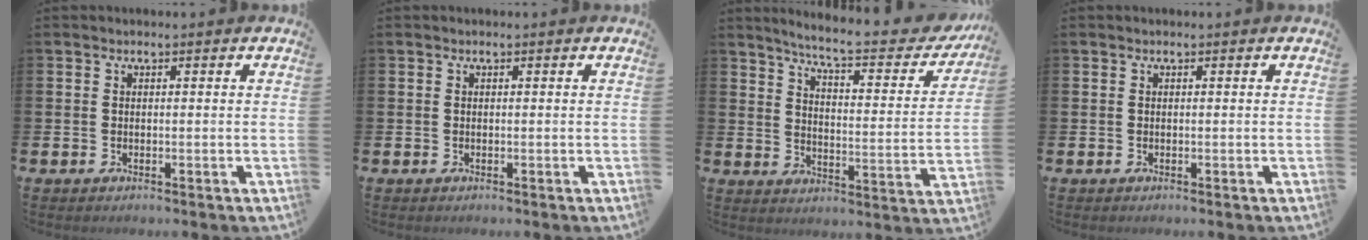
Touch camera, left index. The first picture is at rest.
{"total": 0.0}
{"total": 7.1, "force": [6.4, 0.5, 3.1], "torque": [-0.081, -0.048, 0.102]}
{"total": 0.0}